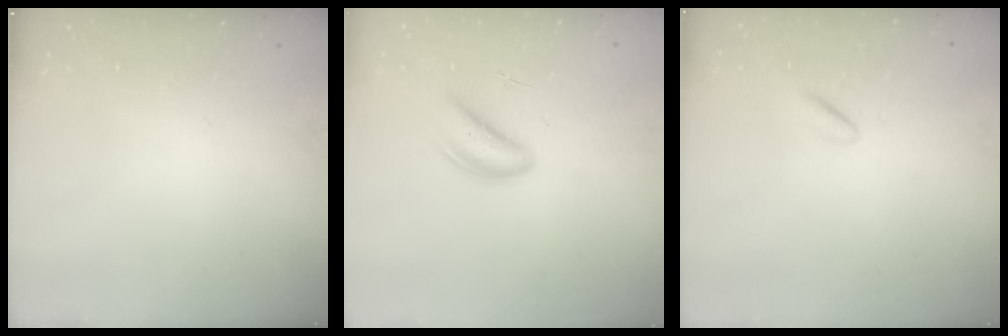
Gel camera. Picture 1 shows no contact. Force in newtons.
{"total": 4.6, "press": 4.6, "slide": 0.6}
{"total": 2.5, "press": 2.3, "slide": 1.0}